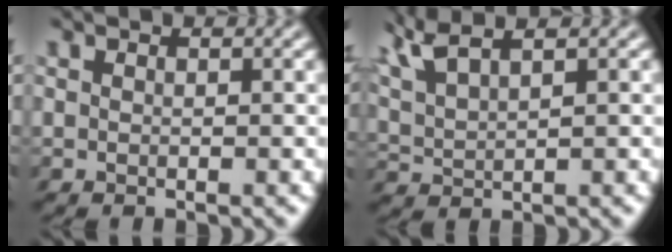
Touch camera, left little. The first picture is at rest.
{"total": 4.1, "force": [2.5, 0.9, 3.2], "torque": [-0.069, 0.027, 0.043]}